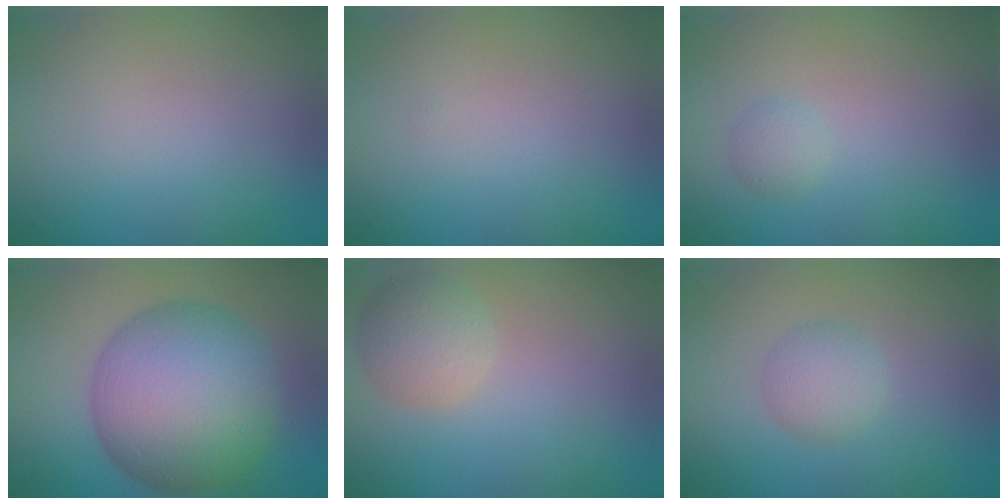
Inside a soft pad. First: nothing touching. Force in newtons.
{"total": 0.0}
{"total": 1.1, "press": 1.1, "slide": 0.0}
{"total": 12.9, "press": 12.9, "slide": 0.1}
{"total": 3.3, "press": 3.2, "slide": 0.3}
{"total": 2.4, "press": 2.4, "slide": 0.1}